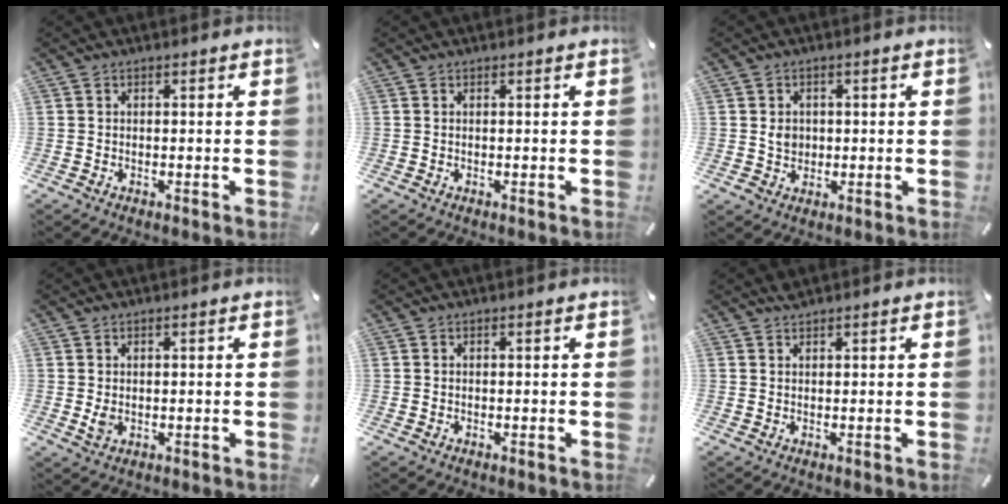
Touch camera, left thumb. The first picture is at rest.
{"total": 0.0}
{"total": 3.6, "force": [0.0, 3.4, 1.4], "torque": [-0.011, -0.001, -0.001]}
{"total": 2.1, "force": [0.1, 1.6, 1.3], "torque": [-0.016, -0.003, 0.002]}
{"total": 0.0}
{"total": 1.0, "force": [1.0, 0.3, 0.1], "torque": [-0.004, -0.004, 0.021]}